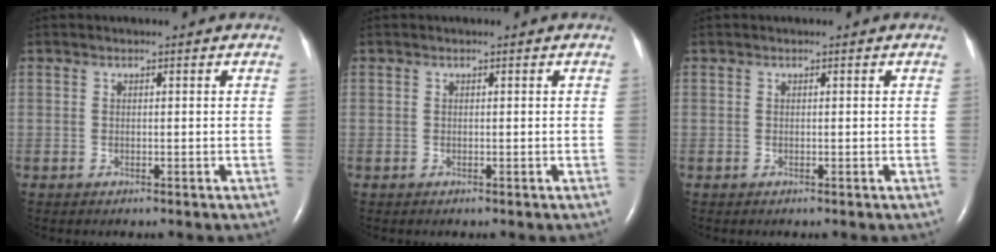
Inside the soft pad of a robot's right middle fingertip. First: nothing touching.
{"total": 0.0}
{"total": 0.0}